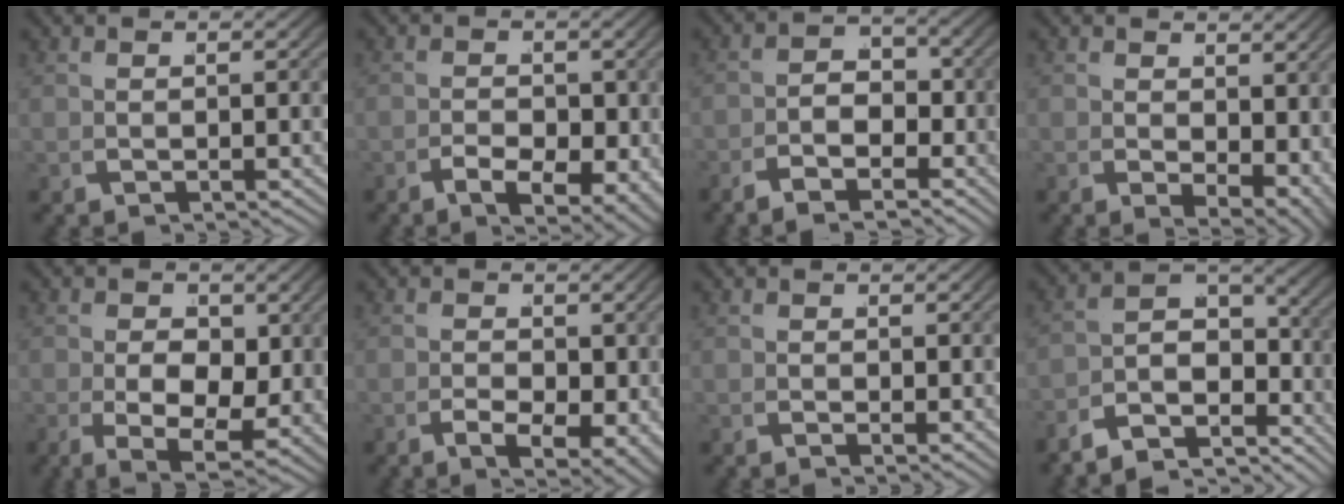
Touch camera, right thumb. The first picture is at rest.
{"total": 4.9, "force": [-1.4, 2.9, 3.8], "torque": [-0.056, -0.017, -0.018]}
{"total": 4.0, "force": [-1.9, 2.4, 2.6], "torque": [-0.032, -0.006, -0.038]}
{"total": 4.3, "force": [0.2, 2.7, 3.3], "torque": [-0.048, -0.028, 0.021]}
{"total": 9.2, "force": [-1.4, 5.9, 6.9], "torque": [-0.125, -0.052, 0.000]}
{"total": 5.1, "force": [-1.3, 3.0, 3.9], "torque": [-0.063, -0.022, -0.010]}
{"total": 0.9, "force": [0.3, 0.4, 0.7], "torque": [-0.005, 0.000, 0.007]}
{"total": 9.4, "force": [-4.4, 5.7, 6.1], "torque": [-0.105, -0.029, -0.068]}